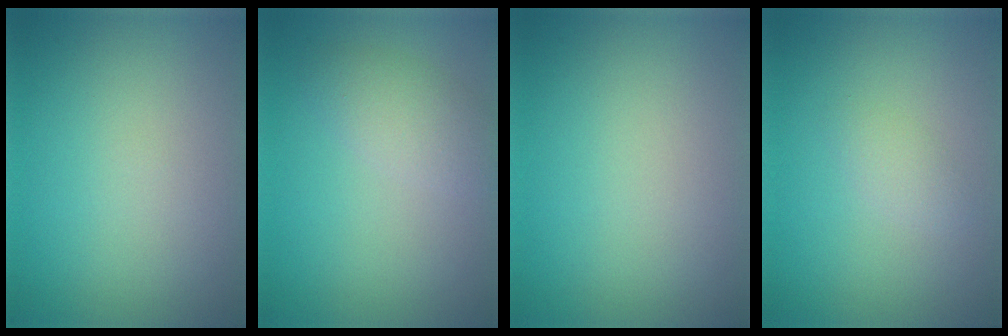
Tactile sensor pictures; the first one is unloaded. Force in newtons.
{"total": 2.7, "press": 2.7, "slide": 0.1}
{"total": 0.0}
{"total": 1.2, "press": 1.2, "slide": 0.1}